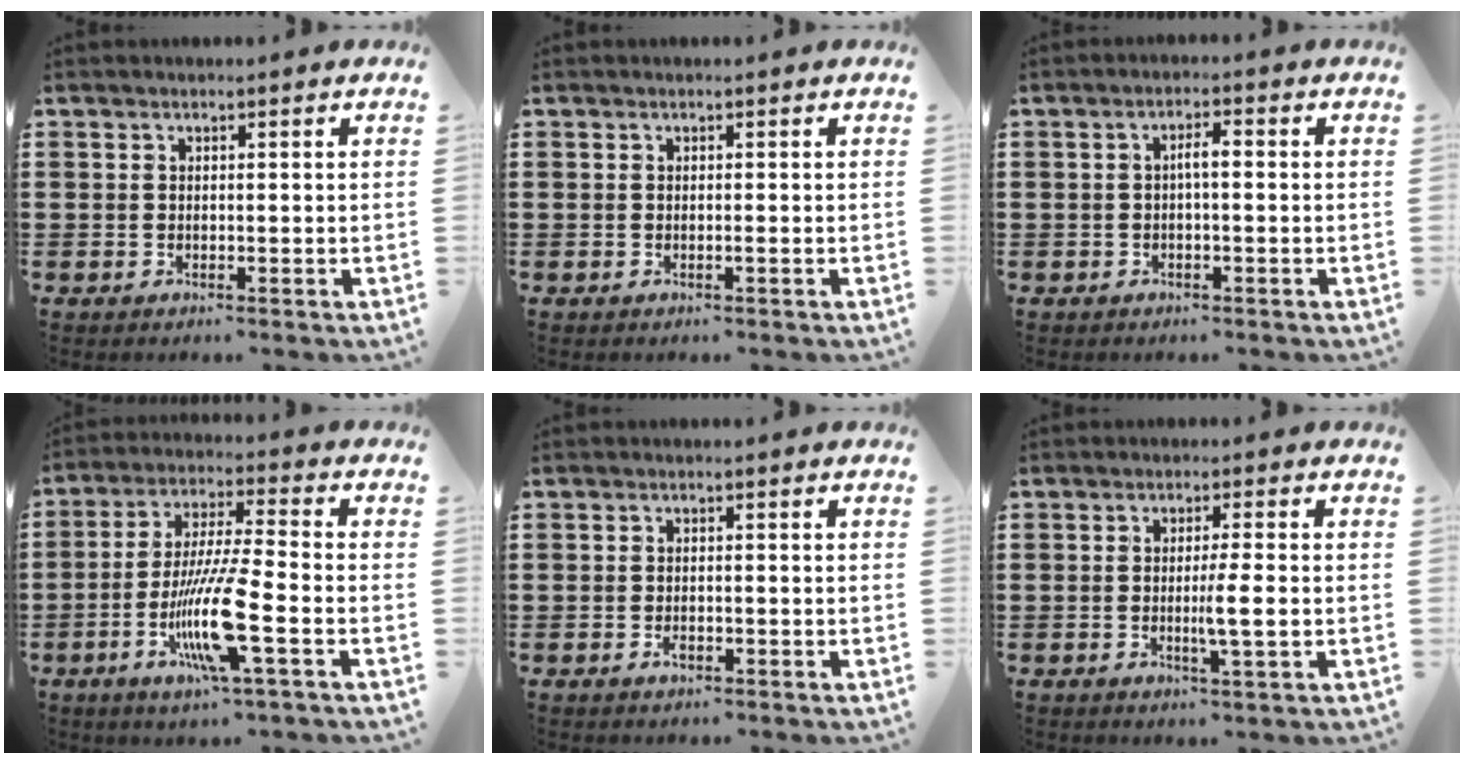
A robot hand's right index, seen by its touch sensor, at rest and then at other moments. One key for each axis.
{"total": 0.5, "fx": -0.2, "fy": -0.1, "fz": 0.4, "tx": -0.008, "ty": -0.003, "tz": -0.004}
{"total": 2.2, "fx": -0.2, "fy": 0.5, "fz": 2.1, "tx": -0.040, "ty": 0.005, "tz": -0.007}
{"total": 12.7, "fx": -4.7, "fy": 1.3, "fz": 11.7, "tx": -0.238, "ty": -0.010, "tz": -0.091}
{"total": 1.2, "fx": -0.6, "fy": 0.6, "fz": 0.8, "tx": -0.017, "ty": -0.002, "tz": -0.010}
{"total": 4.4, "fx": -0.6, "fy": 0.0, "fz": 4.4, "tx": -0.075, "ty": -0.006, "tz": -0.013}